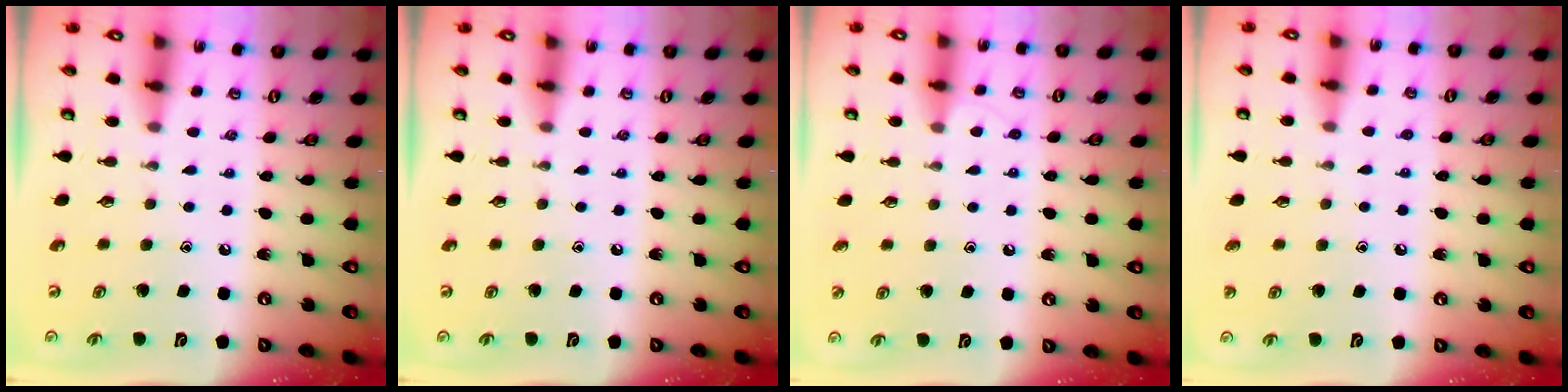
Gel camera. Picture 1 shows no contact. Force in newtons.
{"total": 0.0}
{"total": 4.9, "press": 4.9, "slide": 0.7}
{"total": 2.4, "press": 2.4, "slide": 0.2}